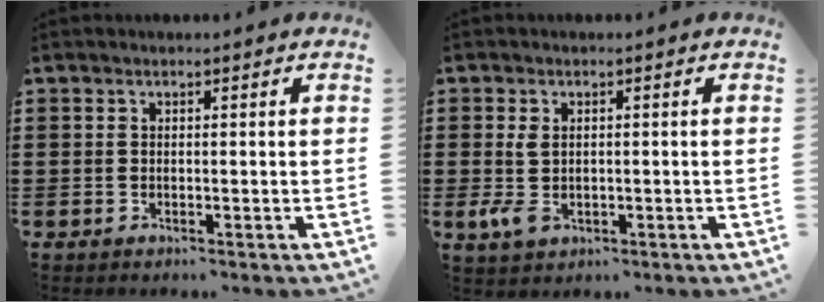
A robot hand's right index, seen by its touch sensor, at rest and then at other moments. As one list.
[{"total": 3.5, "force": [-0.2, 2.0, 2.8], "torque": [-0.076, -0.005, -0.009]}]